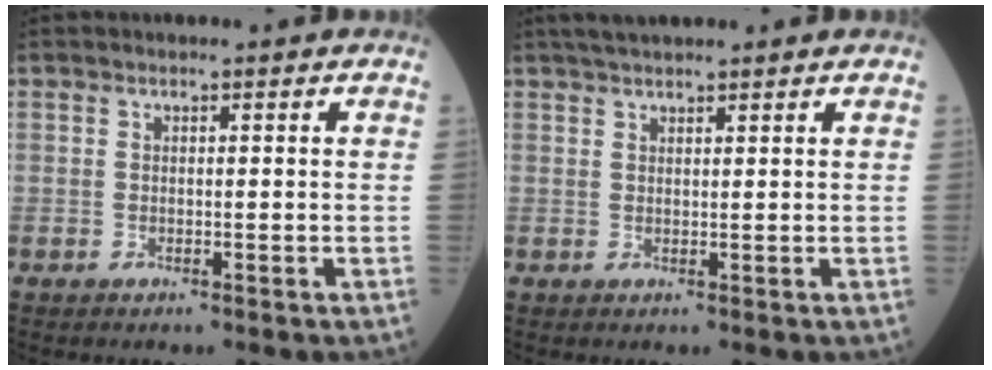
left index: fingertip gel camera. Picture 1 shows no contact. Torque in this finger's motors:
{"motor_torque": [-0.04, -0.26, 0.13, 0.06]}